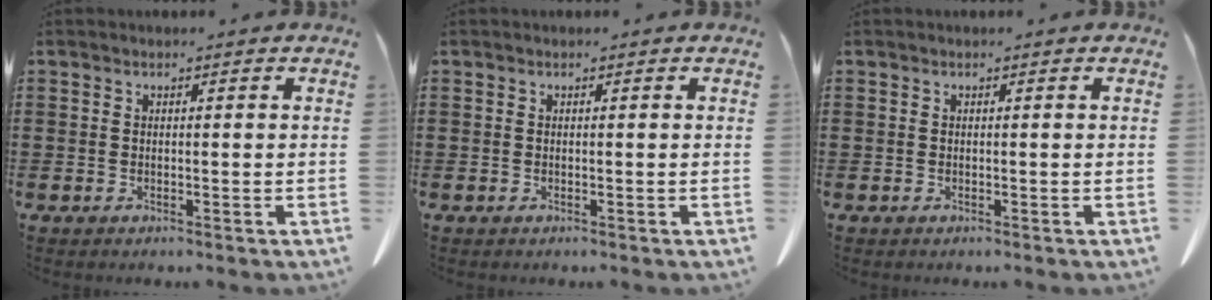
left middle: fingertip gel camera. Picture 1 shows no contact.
{"total": 0.0}
{"total": 0.0}